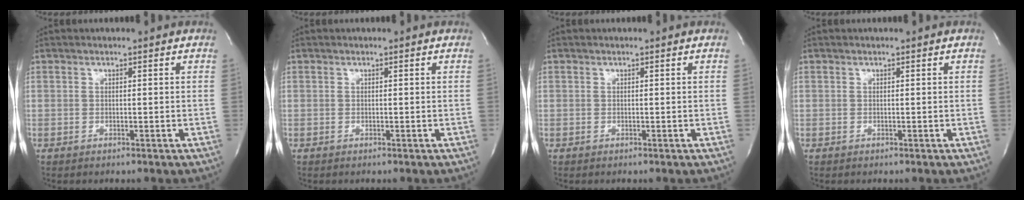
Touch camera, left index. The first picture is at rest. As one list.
[{"total": 0.0}, {"total": 0.0}, {"total": 0.0}]